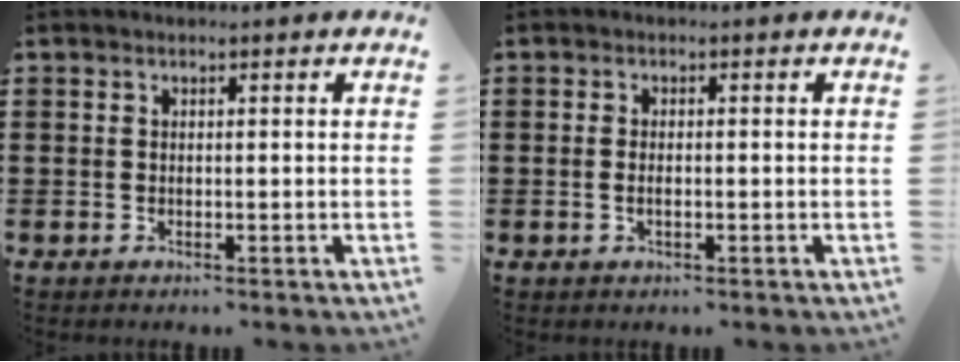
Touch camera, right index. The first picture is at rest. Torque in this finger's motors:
{"motor_torque": [0.05, 1.67, -0.03, 0.00]}